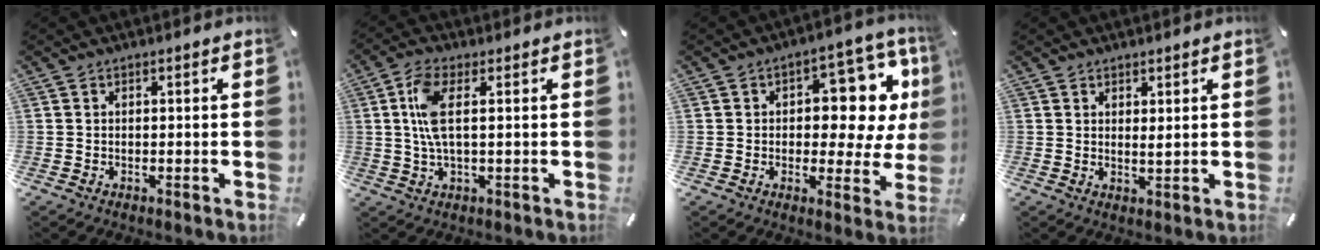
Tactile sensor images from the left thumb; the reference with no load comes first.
{"total": 7.6, "force": [1.4, 2.7, 7.0], "torque": [-0.151, 0.001, 0.022]}
{"total": 12.3, "force": [4.0, 7.5, 8.9], "torque": [-0.102, -0.043, 0.068]}
{"total": 1.7, "force": [1.6, 0.0, 0.4], "torque": [-0.002, -0.009, 0.029]}